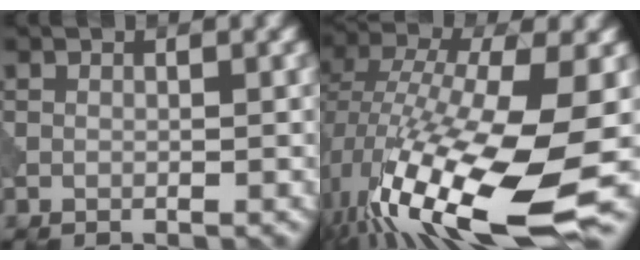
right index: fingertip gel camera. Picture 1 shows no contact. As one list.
[{"total": 17.0, "force": [-4.9, 6.2, 15.0], "torque": [-0.296, -0.020, -0.083]}]